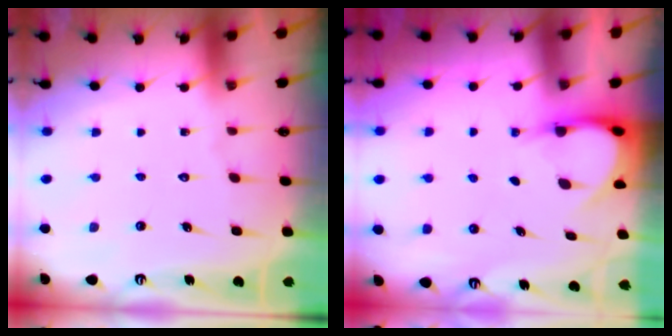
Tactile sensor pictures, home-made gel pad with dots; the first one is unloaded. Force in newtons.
{"total": 3.8, "press": 3.8, "slide": 0.4}